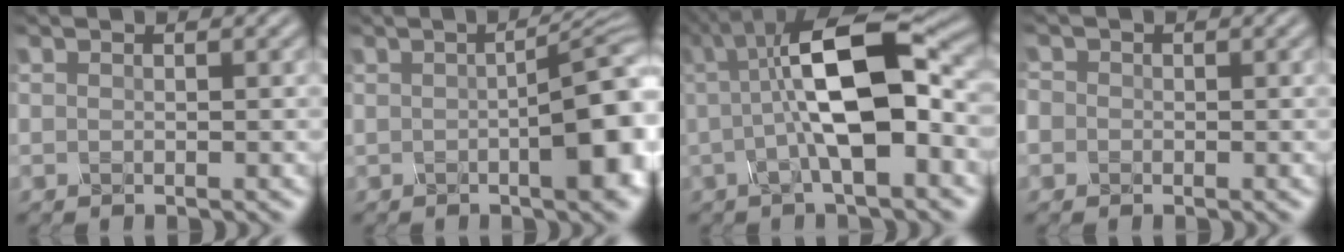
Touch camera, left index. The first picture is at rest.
{"total": 6.8, "force": [-0.7, 1.6, 6.6], "torque": [-0.078, 0.003, -0.006]}
{"total": 10.2, "force": [0.8, 3.1, 9.6], "torque": [-0.157, 0.016, 0.006]}
{"total": 1.9, "force": [0.0, 1.8, 0.6], "torque": [-0.001, 0.012, -0.017]}